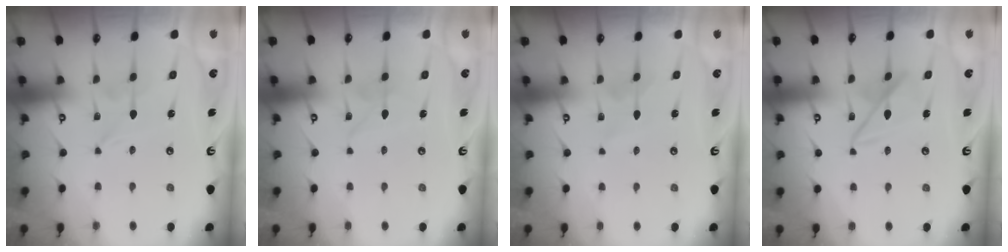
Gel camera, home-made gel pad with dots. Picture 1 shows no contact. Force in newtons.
{"total": 2.3, "press": 2.3, "slide": 0.2}
{"total": 1.4, "press": 1.4, "slide": 0.1}
{"total": 9.1, "press": 9.1, "slide": 0.5}